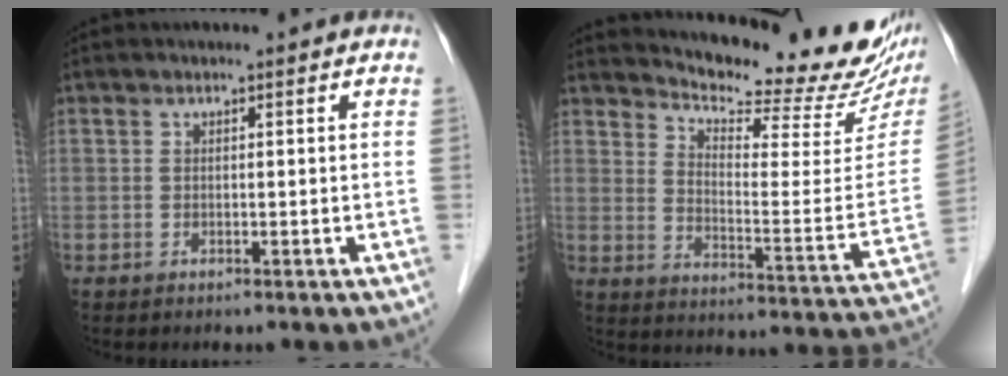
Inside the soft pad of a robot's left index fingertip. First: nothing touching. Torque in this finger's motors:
{"motor_torque": [0.30, -0.35, 0.19, 0.02]}